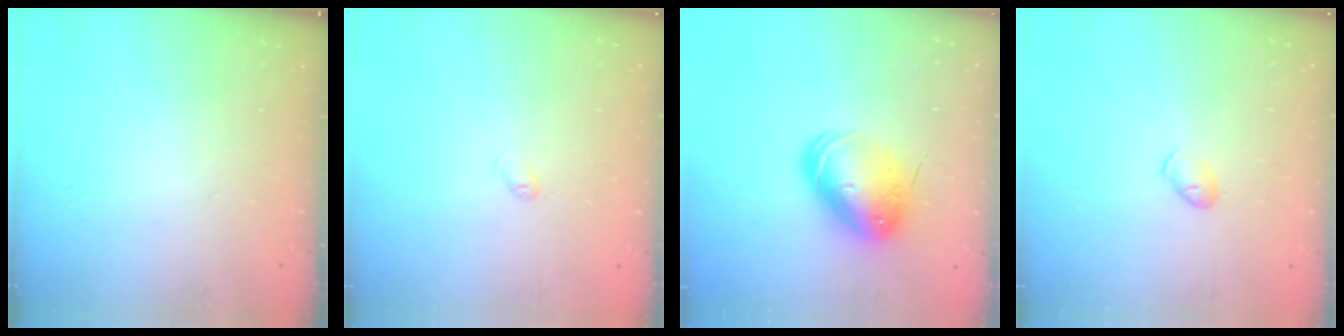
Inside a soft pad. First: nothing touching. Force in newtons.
{"total": 2.4, "press": 2.4, "slide": 0.4}
{"total": 11.2, "press": 11.1, "slide": 2.0}
{"total": 4.2, "press": 4.1, "slide": 0.8}